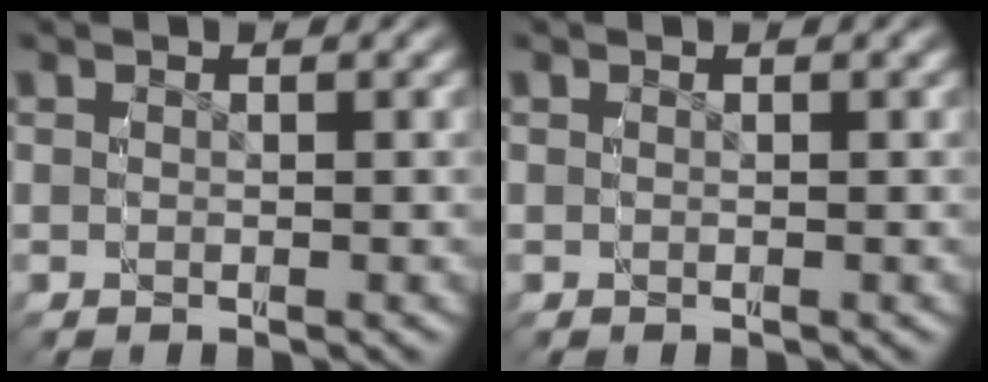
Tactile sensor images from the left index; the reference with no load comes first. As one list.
[{"total": 0.0}]